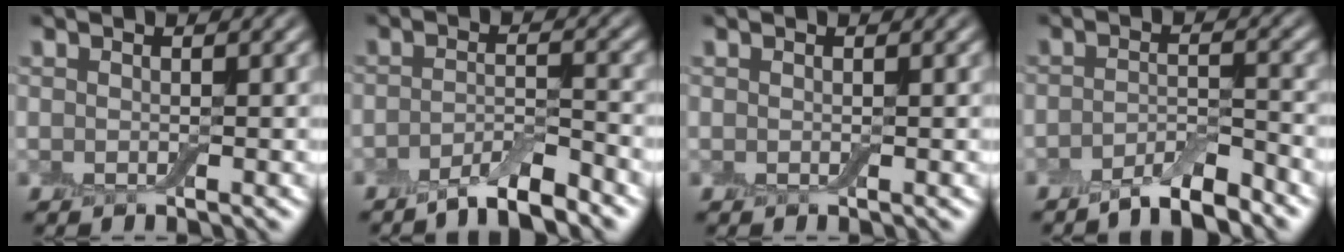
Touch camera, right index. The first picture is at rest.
{"total": 3.7, "force": [-3.0, 0.6, 2.2], "torque": [-0.036, 0.004, -0.058]}
{"total": 0.0}
{"total": 3.8, "force": [-3.1, 0.7, 2.0], "torque": [-0.032, 0.004, -0.058]}